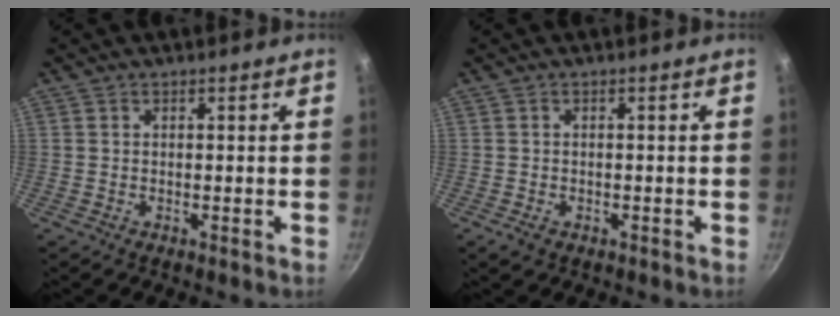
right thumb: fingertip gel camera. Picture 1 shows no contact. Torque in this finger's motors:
{"motor_torque": [0.25, 0.01, -0.25, 0.04, -0.02]}